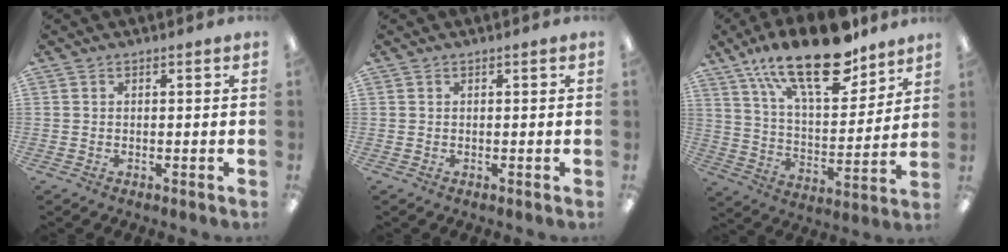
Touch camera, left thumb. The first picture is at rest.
{"total": 0.0}
{"total": 23.0, "force": [15.4, 9.0, 14.5], "torque": [-0.233, -0.085, 0.263]}